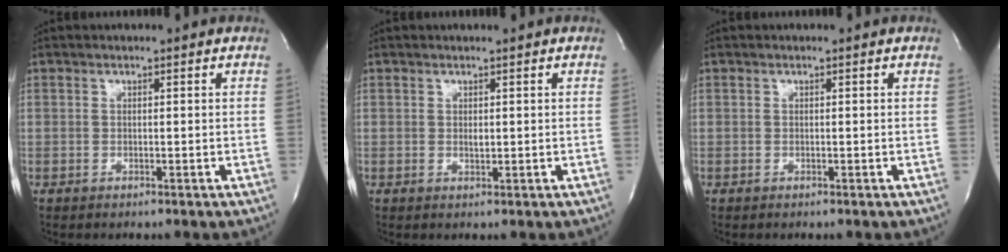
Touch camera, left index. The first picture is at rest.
{"total": 1.1, "force": [0.4, 0.4, 1.0], "torque": [-0.017, -0.001, 0.008]}
{"total": 0.0}